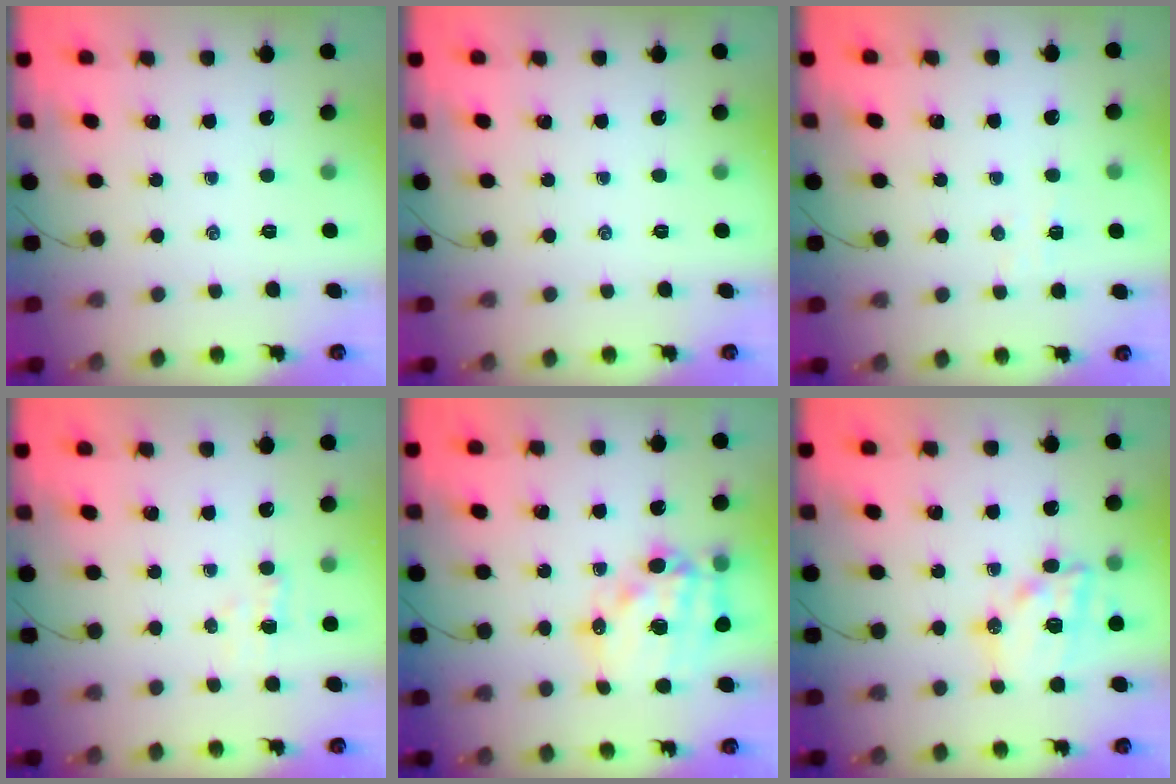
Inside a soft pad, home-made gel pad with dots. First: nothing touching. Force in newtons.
{"total": 0.0}
{"total": 2.9, "press": 2.8, "slide": 0.7}
{"total": 2.7, "press": 2.6, "slide": 0.7}
{"total": 16.6, "press": 16.1, "slide": 3.7}
{"total": 15.0, "press": 14.6, "slide": 3.3}